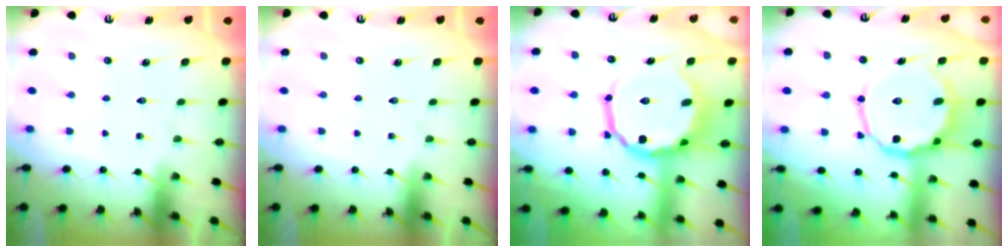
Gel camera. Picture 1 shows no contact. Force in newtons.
{"total": 0.0}
{"total": 14.9, "press": 14.4, "slide": 3.8}
{"total": 11.1, "press": 10.9, "slide": 2.1}